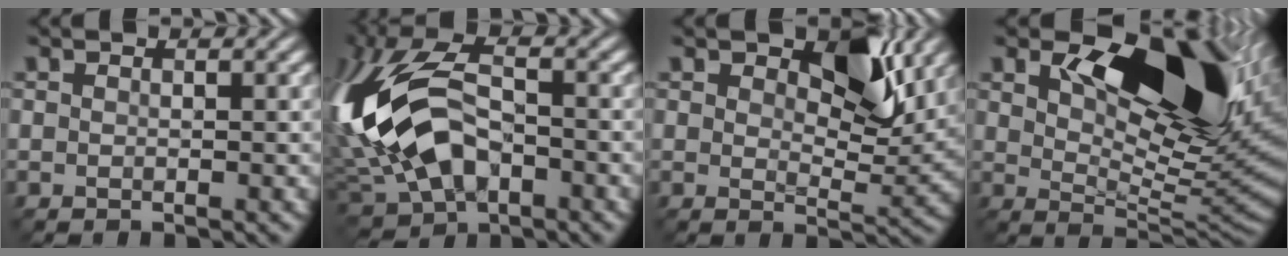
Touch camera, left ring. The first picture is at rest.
{"total": 13.1, "force": [-1.5, 7.3, 10.7], "torque": [-0.228, 0.017, -0.043]}
{"total": 6.0, "force": [2.7, 2.9, 4.5], "torque": [-0.063, -0.009, 0.037]}
{"total": 13.9, "force": [6.2, 5.5, 11.1], "torque": [-0.150, 0.004, 0.103]}